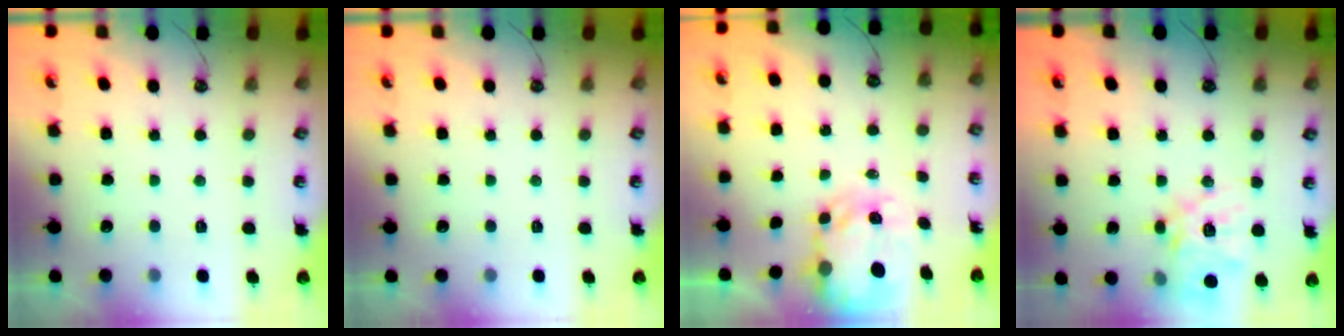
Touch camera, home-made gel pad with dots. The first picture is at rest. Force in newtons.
{"total": 0.0}
{"total": 6.3, "press": 6.3, "slide": 0.6}
{"total": 15.9, "press": 15.9, "slide": 1.4}